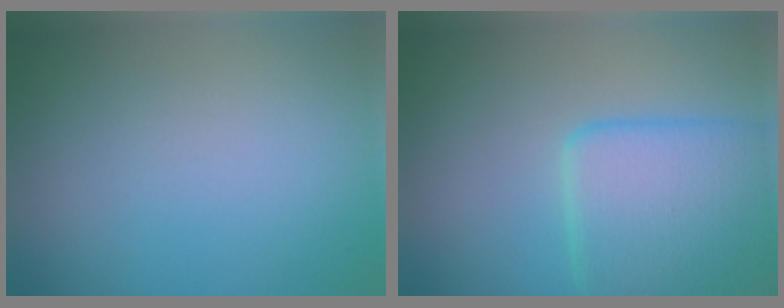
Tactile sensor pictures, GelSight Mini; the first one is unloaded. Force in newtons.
{"total": 6.8, "press": 6.8, "slide": 0.4}